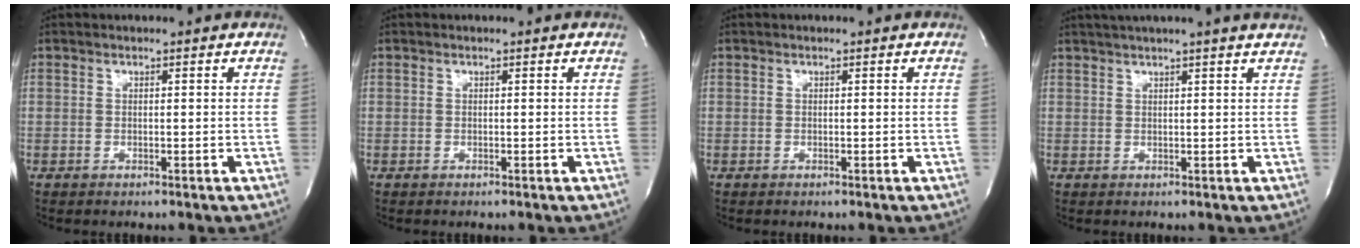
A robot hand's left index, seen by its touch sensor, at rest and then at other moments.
{"total": 0.0}
{"total": 0.0}
{"total": 9.0, "force": [7.7, -0.8, 4.5], "torque": [-0.070, 0.026, 0.089]}